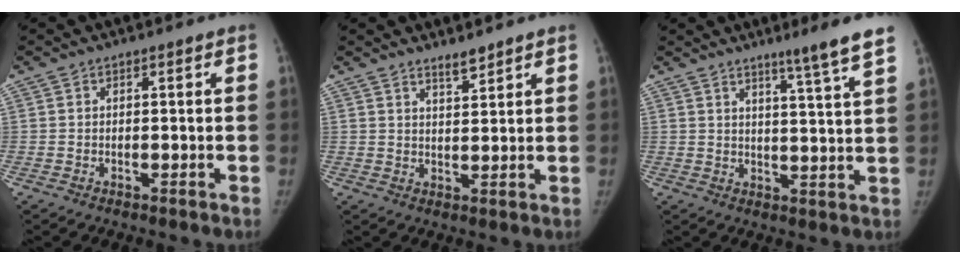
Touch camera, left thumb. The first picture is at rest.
{"total": 2.9, "force": [2.6, 0.5, 1.1], "torque": [-0.007, -0.024, 0.045]}
{"total": 7.8, "force": [5.6, -0.8, 5.4], "torque": [-0.074, -0.037, 0.080]}